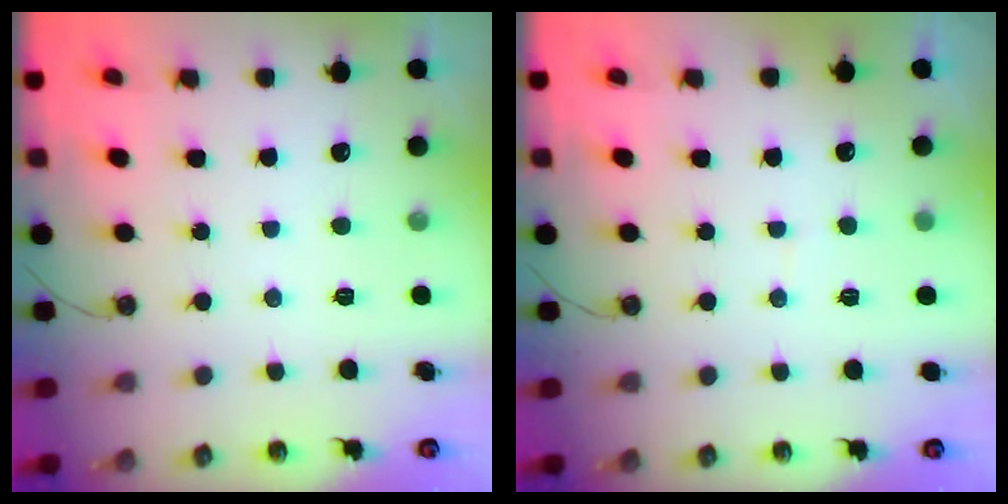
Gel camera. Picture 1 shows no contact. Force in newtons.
{"total": 2.6, "press": 2.0, "slide": 1.6}